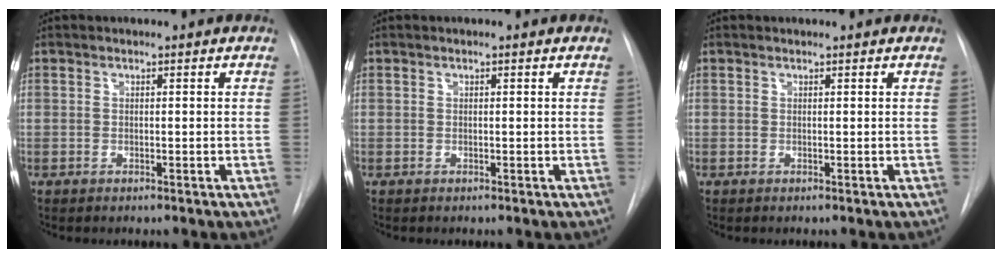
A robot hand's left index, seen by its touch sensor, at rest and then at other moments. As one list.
[{"total": 0.0}, {"total": 0.7, "force": [0.7, 0.1, 0.1], "torque": [-0.006, 0.009, 0.010]}]